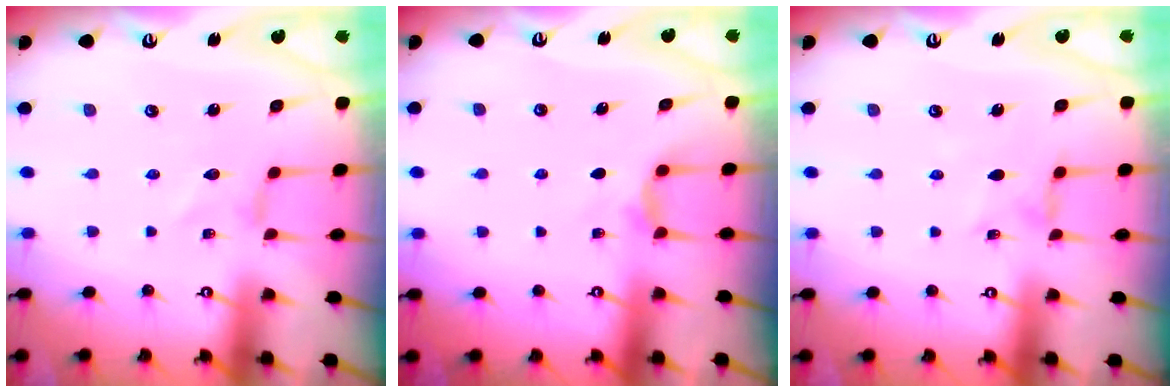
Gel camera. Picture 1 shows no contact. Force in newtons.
{"total": 4.8, "press": 4.7, "slide": 0.6}
{"total": 1.8, "press": 1.7, "slide": 0.3}